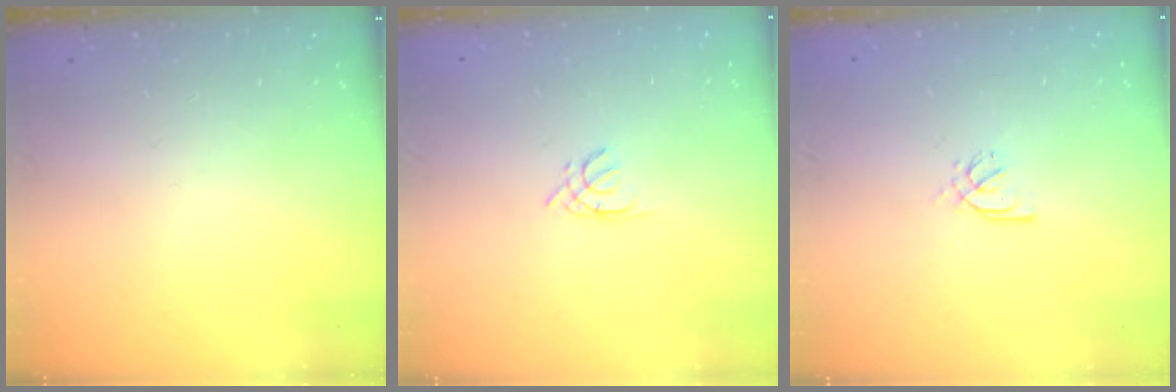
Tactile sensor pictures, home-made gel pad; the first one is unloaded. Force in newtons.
{"total": 1.7, "press": 1.7, "slide": 0.3}
{"total": 1.7, "press": 1.6, "slide": 0.5}